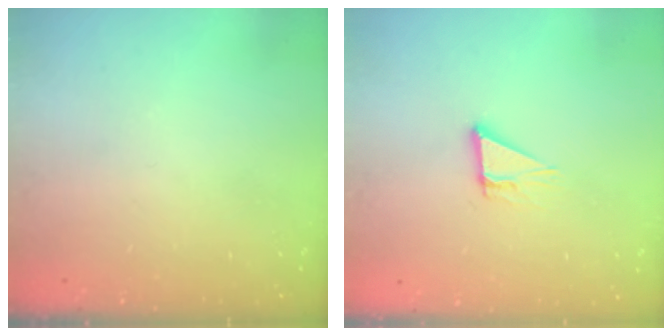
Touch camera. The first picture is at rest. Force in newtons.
{"total": 3.8, "press": 3.8, "slide": 0.4}